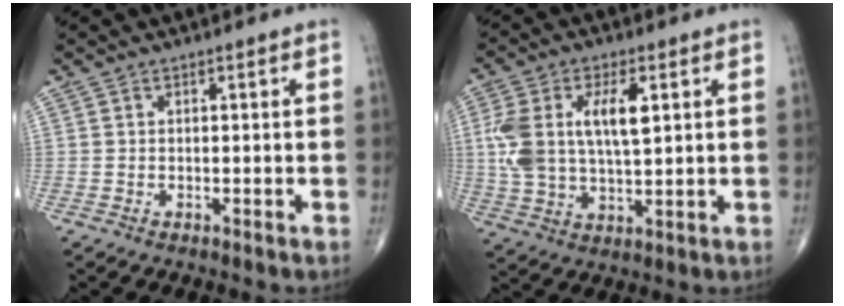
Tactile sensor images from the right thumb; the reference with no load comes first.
{"total": 13.2, "force": [2.8, 6.3, 11.2], "torque": [-0.230, 0.002, 0.058]}